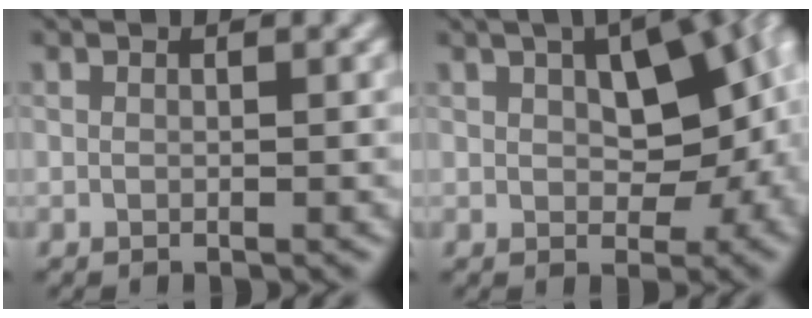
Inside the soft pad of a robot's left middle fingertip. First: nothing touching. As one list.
[{"total": 10.2, "force": [1.4, 5.6, 8.4], "torque": [-0.106, 0.011, 0.028]}]